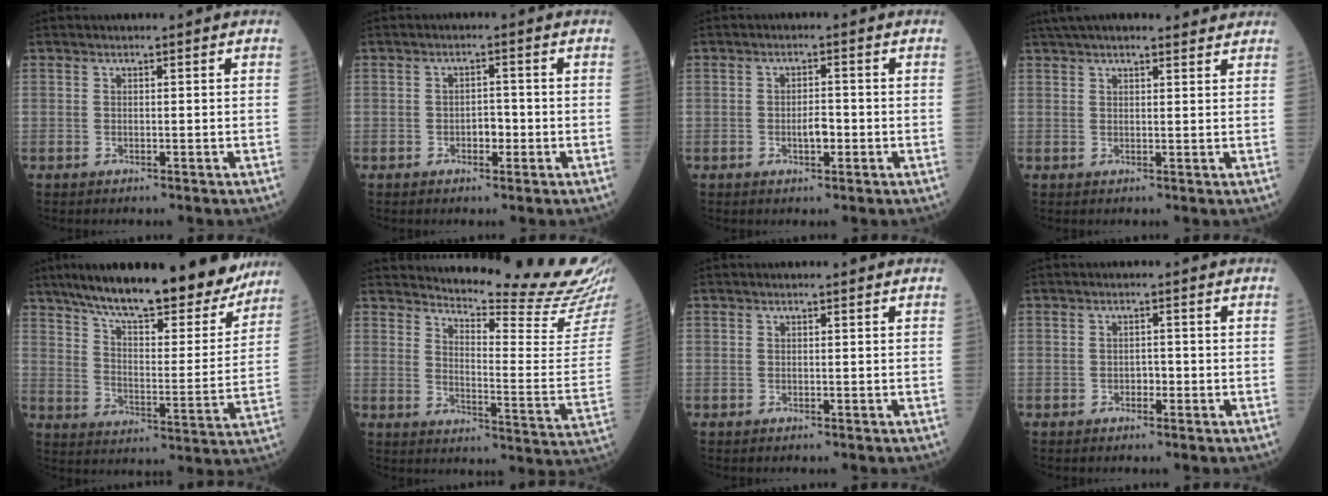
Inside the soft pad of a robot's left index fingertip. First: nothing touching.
{"total": 2.2, "force": [-0.7, 1.2, 1.7], "torque": [-0.021, 0.006, -0.011]}
{"total": 2.6, "force": [-0.7, 1.0, 2.3], "torque": [-0.039, 0.003, -0.010]}
{"total": 12.4, "force": [11.0, 2.1, 5.2], "torque": [-0.077, 0.041, 0.149]}
{"total": 24.8, "force": [20.6, 5.1, 12.8], "torque": [-0.193, -0.012, 0.287]}
{"total": 18.9, "force": [18.3, -1.6, 4.6], "torque": [-0.084, -0.134, 0.221]}
{"total": 0.7, "force": [0.6, 0.0, 0.3], "torque": [-0.012, 0.004, 0.009]}
{"total": 1.1, "force": [-0.4, 0.7, 0.8], "torque": [-0.009, 0.003, -0.008]}